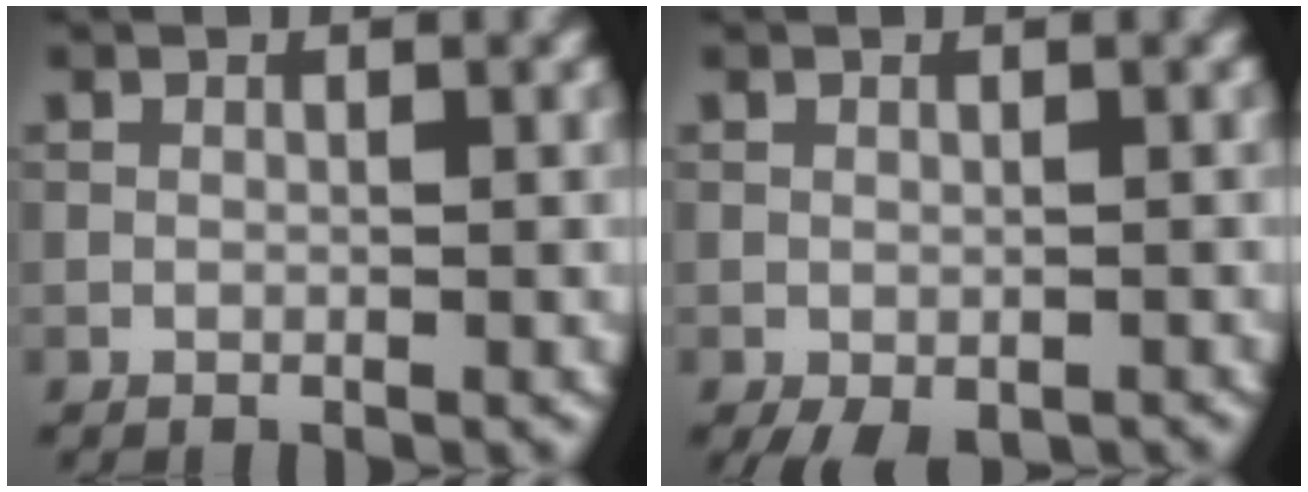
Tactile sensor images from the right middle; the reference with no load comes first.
{"total": 2.4, "force": [-1.6, 0.9, 1.5], "torque": [-0.026, -0.008, -0.016]}